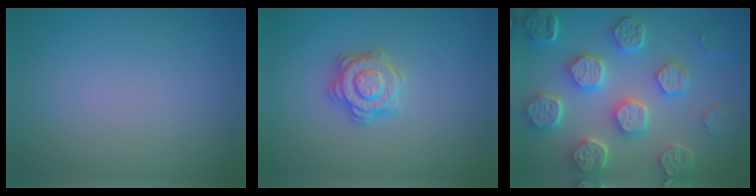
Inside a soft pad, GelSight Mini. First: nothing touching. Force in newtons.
{"total": 2.8, "press": 2.8, "slide": 0.2}
{"total": 8.2, "press": 6.5, "slide": 5.0}